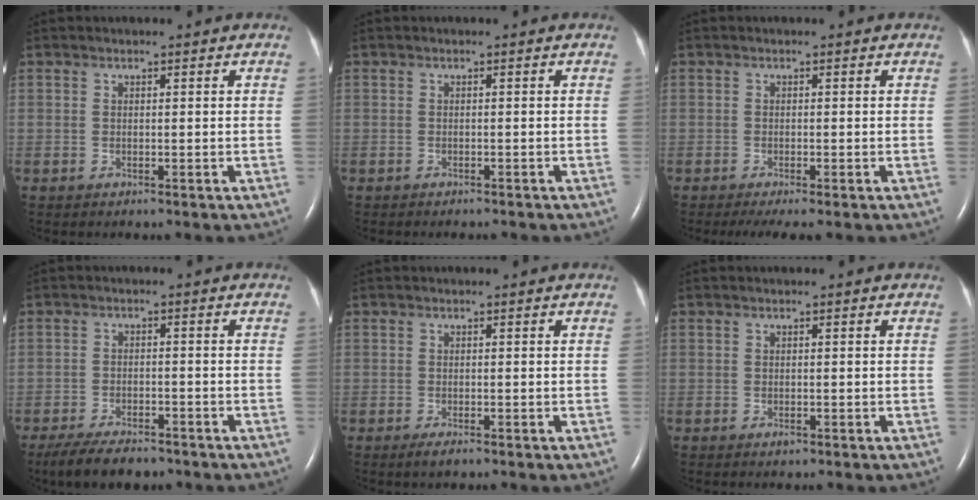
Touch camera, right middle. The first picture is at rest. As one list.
[{"total": 3.3, "force": [-3.0, 0.8, 1.3], "torque": [-0.022, -0.005, -0.031]}, {"total": 3.8, "force": [-2.8, 0.4, 2.5], "torque": [-0.040, -0.011, -0.042]}, {"total": 7.9, "force": [-6.4, 2.6, 3.8], "torque": [-0.069, -0.010, -0.101]}, {"total": 1.5, "force": [-1.0, 0.3, 1.0], "torque": [-0.025, -0.004, -0.015]}, {"total": 0.6, "force": [-0.3, 0.2, 0.4], "torque": [-0.008, 0.000, -0.004]}]